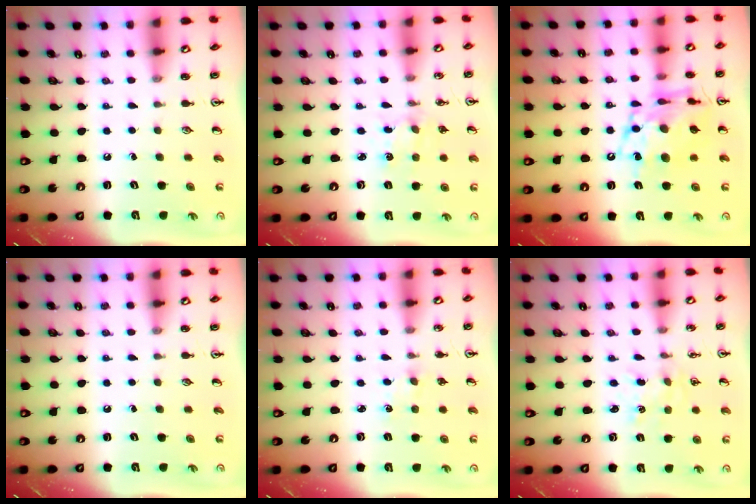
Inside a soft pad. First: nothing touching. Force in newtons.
{"total": 2.3, "press": 2.3, "slide": 0.4}
{"total": 14.0, "press": 14.0, "slide": 1.1}
{"total": 0.0}
{"total": 1.3, "press": 1.3, "slide": 0.3}
{"total": 0.5, "press": 0.5, "slide": 0.1}